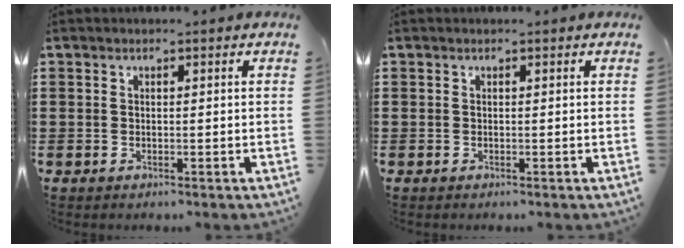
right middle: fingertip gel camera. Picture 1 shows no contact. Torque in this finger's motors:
{"motor_torque": [-0.08, -0.11, -0.02, 0.00]}